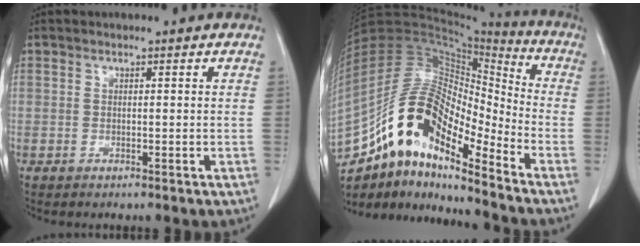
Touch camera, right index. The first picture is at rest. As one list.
[{"total": 17.5, "force": [-12.1, 5.0, 11.6], "torque": [-0.213, 0.041, -0.214]}]